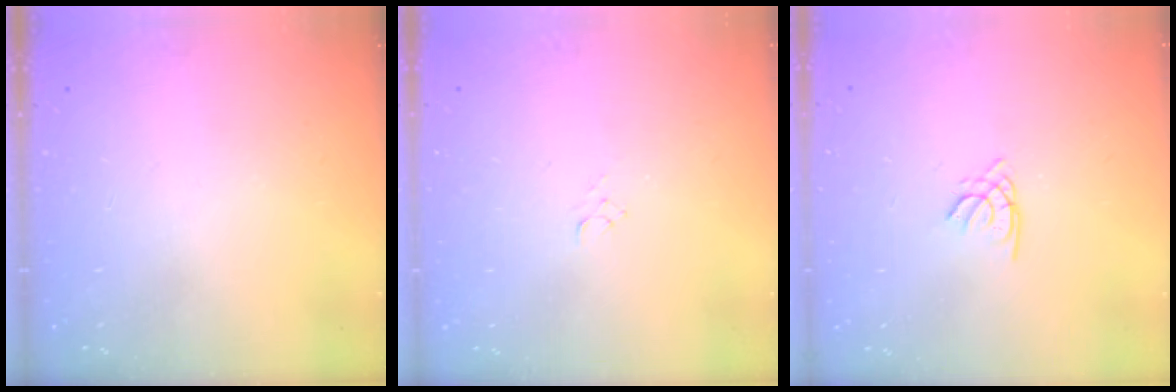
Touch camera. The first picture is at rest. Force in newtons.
{"total": 2.9, "press": 2.9, "slide": 0.3}
{"total": 1.2, "press": 1.1, "slide": 0.3}